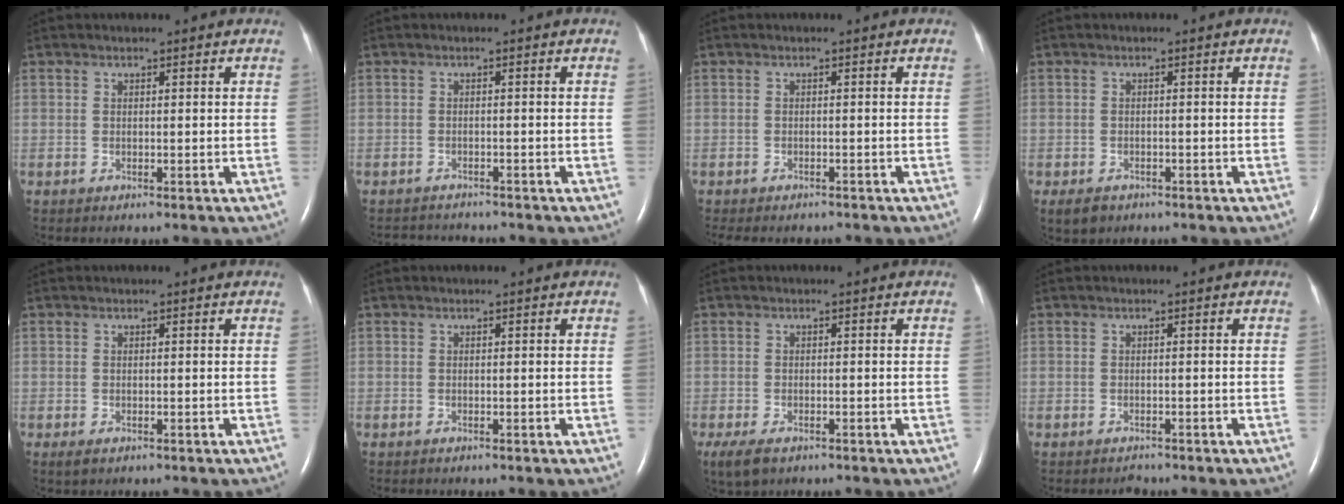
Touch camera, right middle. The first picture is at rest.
{"total": 3.5, "force": [-3.5, 0.3, 0.0], "torque": [0.000, -0.010, -0.051]}
{"total": 7.7, "force": [-6.7, 2.5, 2.9], "torque": [-0.042, -0.002, -0.080]}
{"total": 3.1, "force": [-2.1, 2.0, 1.1], "torque": [-0.019, -0.002, -0.028]}
{"total": 1.1, "force": [-0.6, 0.6, 0.7], "torque": [-0.013, -0.001, -0.003]}
{"total": 0.0}
{"total": 5.1, "force": [-3.3, 2.6, 2.9], "torque": [-0.063, -0.012, -0.054]}
{"total": 0.8, "force": [-0.7, 0.3, -0.1], "torque": [-0.001, -0.002, -0.012]}